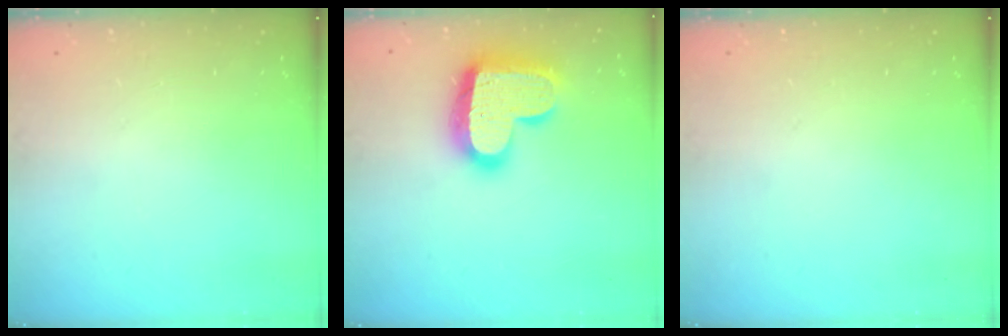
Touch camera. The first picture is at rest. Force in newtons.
{"total": 20.5, "press": 20.4, "slide": 1.5}
{"total": 0.0}